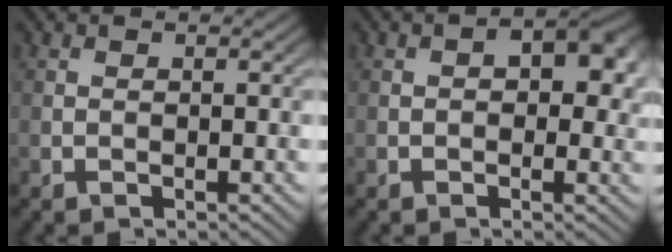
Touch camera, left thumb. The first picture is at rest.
{"total": 5.0, "force": [0.6, 3.0, 3.9], "torque": [-0.045, -0.002, 0.004]}